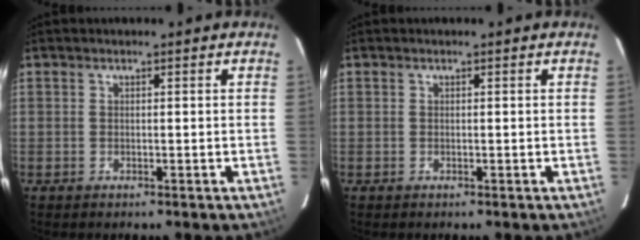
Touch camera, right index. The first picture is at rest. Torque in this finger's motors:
{"motor_torque": [0.00, 0.00, 0.00, 0.00]}